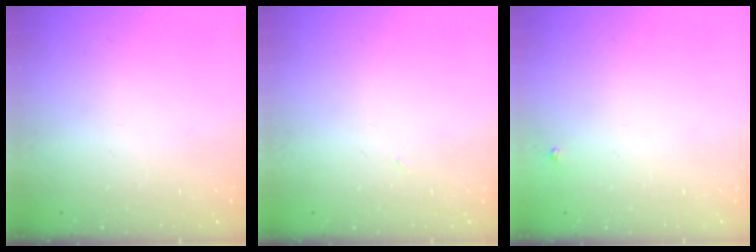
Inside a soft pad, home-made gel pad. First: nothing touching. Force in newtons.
{"total": 2.9, "press": 2.9, "slide": 0.7}
{"total": 2.7, "press": 2.7, "slide": 0.3}